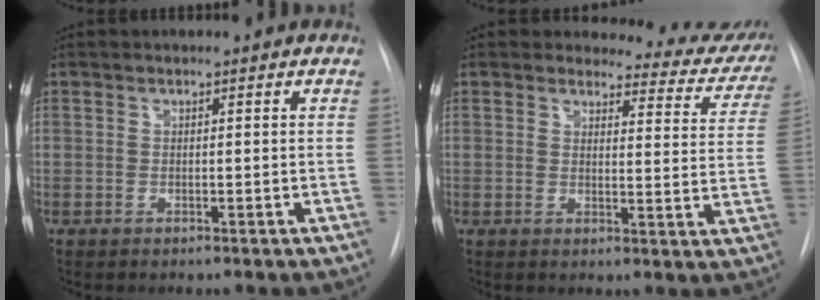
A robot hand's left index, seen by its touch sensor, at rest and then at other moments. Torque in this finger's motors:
{"motor_torque": [0.84, -1.30, 0.00, -0.06]}